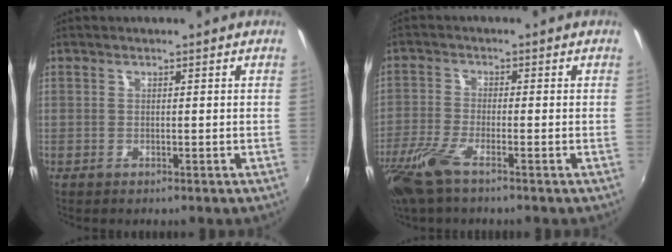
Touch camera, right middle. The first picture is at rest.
{"total": 7.6, "force": [-5.2, 1.3, 5.4], "torque": [-0.135, -0.022, -0.106]}